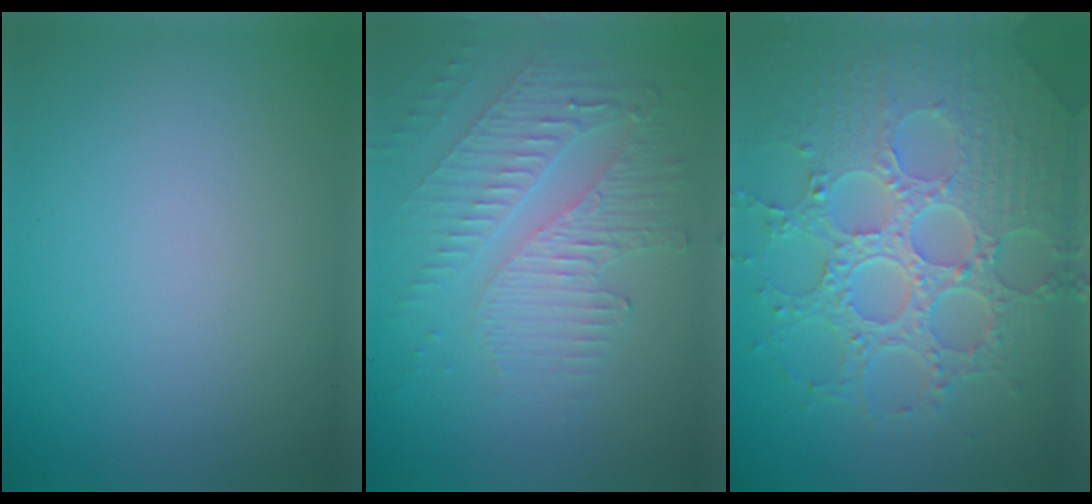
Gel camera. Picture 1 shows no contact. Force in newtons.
{"total": 5.6, "press": 3.6, "slide": 4.3}
{"total": 8.3, "press": 6.1, "slide": 5.6}